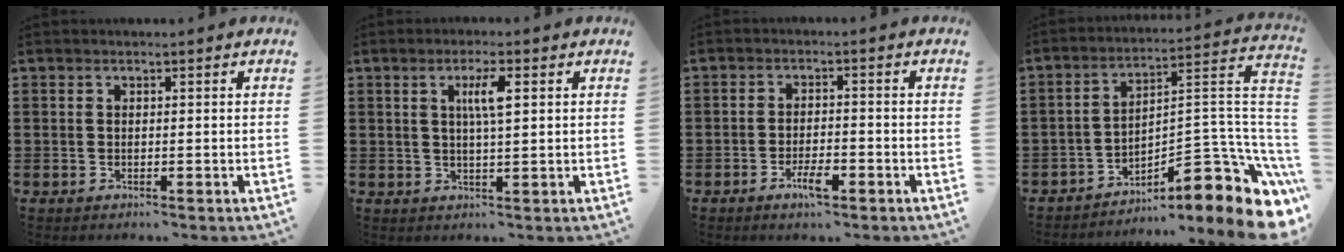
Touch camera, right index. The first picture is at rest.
{"total": 4.0, "force": [1.1, 0.7, 3.8], "torque": [-0.078, 0.008, 0.015]}
{"total": 4.2, "force": [-2.3, 1.1, 3.3], "torque": [-0.067, -0.002, -0.044]}
{"total": 11.2, "force": [-6.3, 3.6, 8.6], "torque": [-0.108, -0.013, -0.113]}